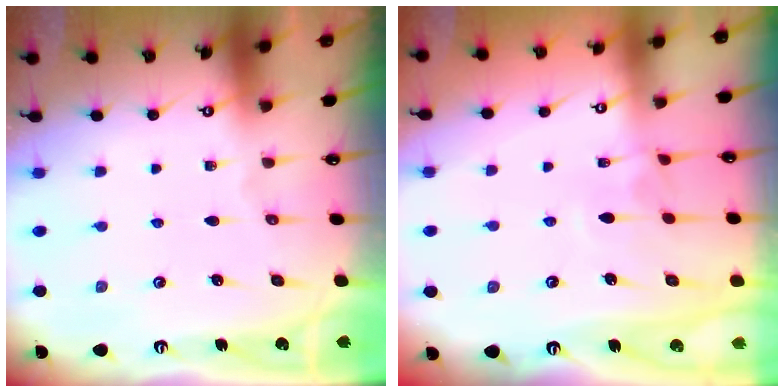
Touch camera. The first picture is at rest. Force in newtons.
{"total": 4.0, "press": 4.0, "slide": 0.2}